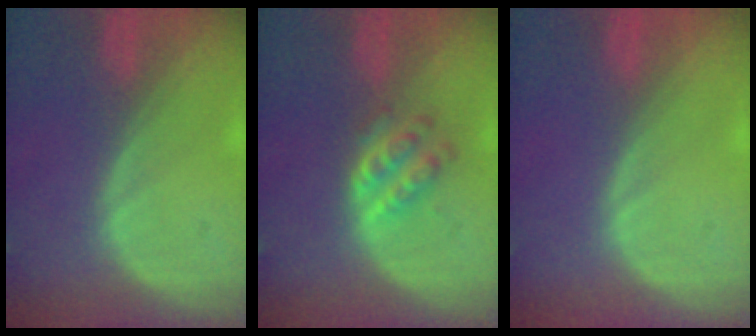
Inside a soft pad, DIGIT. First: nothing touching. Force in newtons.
{"total": 4.2, "press": 4.2, "slide": 0.1}
{"total": 0.0}